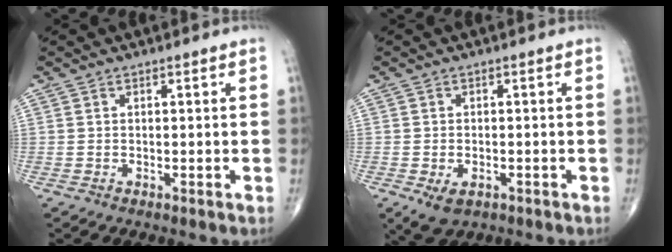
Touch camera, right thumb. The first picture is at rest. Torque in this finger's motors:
{"motor_torque": [-0.01, 0.09, -0.09, -0.10, 0.00]}